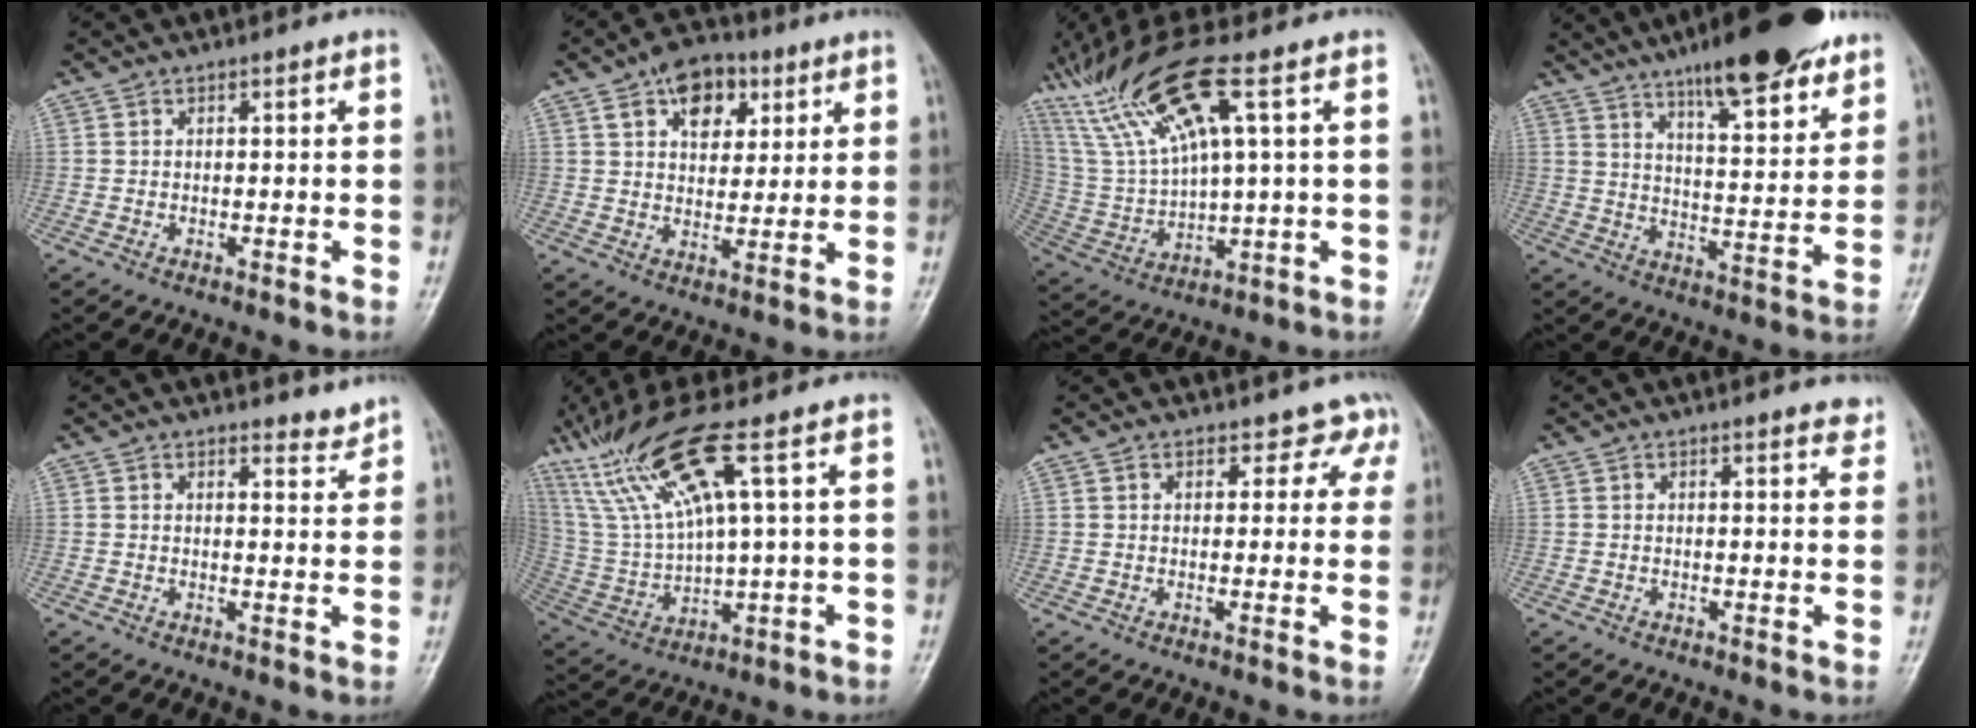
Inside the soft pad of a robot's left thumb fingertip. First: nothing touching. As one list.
[{"total": 10.2, "force": [4.9, 6.5, 6.3], "torque": [-0.061, -0.013, 0.072]}, {"total": 16.3, "force": [8.6, 2.7, 13.6], "torque": [-0.302, -0.013, 0.178]}, {"total": 19.1, "force": [13.2, 4.7, 13.0], "torque": [-0.158, -0.061, 0.201]}, {"total": 2.6, "force": [2.5, 0.6, 0.4], "torque": [0.009, -0.024, 0.029]}, {"total": 15.7, "force": [8.2, 2.0, 13.2], "torque": [-0.298, -0.019, 0.176]}, {"total": 4.5, "force": [3.4, 2.9, 0.8], "torque": [0.029, -0.015, 0.030]}, {"total": 3.0, "force": [2.7, 0.9, 1.0], "torque": [0.004, -0.012, 0.020]}]